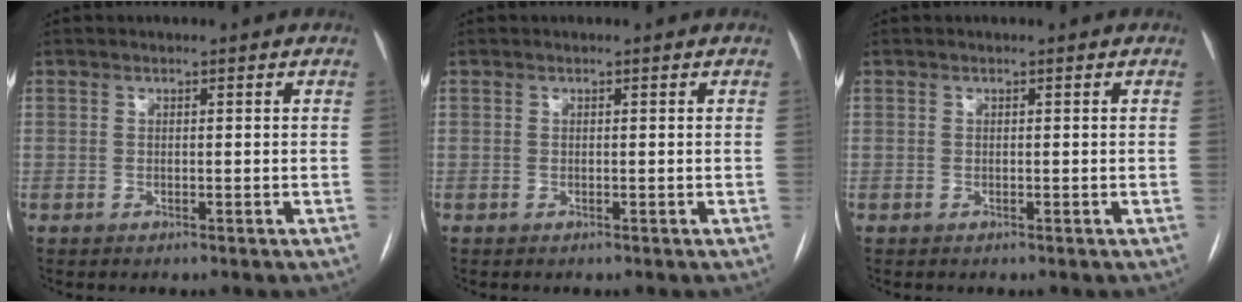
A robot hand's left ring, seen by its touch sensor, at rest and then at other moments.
{"total": 0.0}
{"total": 0.0}